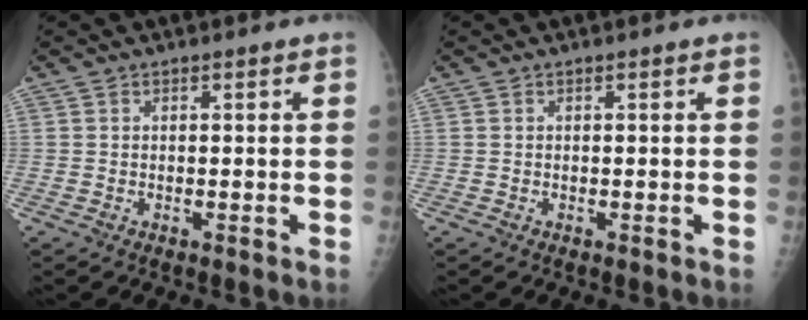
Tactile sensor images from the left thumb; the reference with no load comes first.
{"total": 0.0}